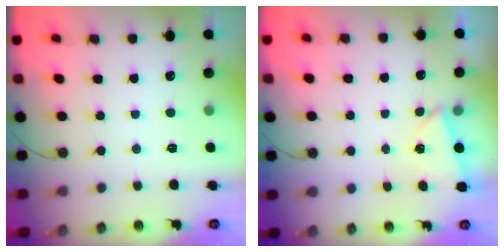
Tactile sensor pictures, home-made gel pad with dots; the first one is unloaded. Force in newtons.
{"total": 1.6, "press": 0.9, "slide": 1.2}